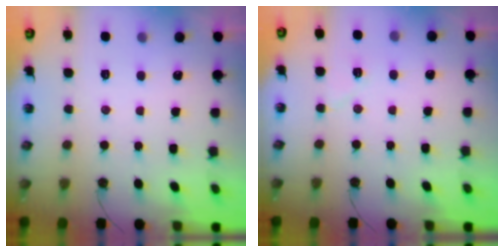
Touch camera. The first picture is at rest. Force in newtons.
{"total": 4.9, "press": 4.6, "slide": 1.7}